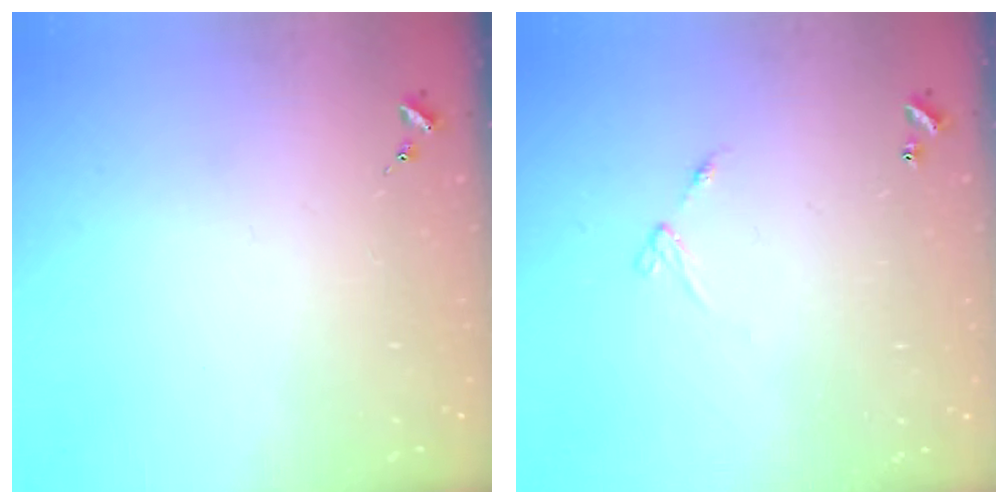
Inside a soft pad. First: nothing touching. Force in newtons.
{"total": 4.6, "press": 4.6, "slide": 0.5}